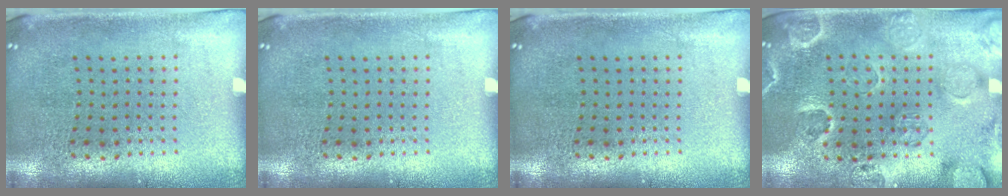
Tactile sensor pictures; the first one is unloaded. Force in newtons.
{"total": 0.0}
{"total": 0.0}
{"total": 2.5, "press": 2.3, "slide": 1.0}